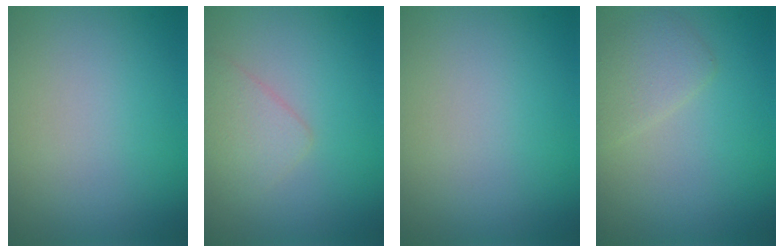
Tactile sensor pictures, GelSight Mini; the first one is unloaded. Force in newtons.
{"total": 2.2, "press": 2.2, "slide": 0.0}
{"total": 0.0}
{"total": 2.1, "press": 2.1, "slide": 0.1}